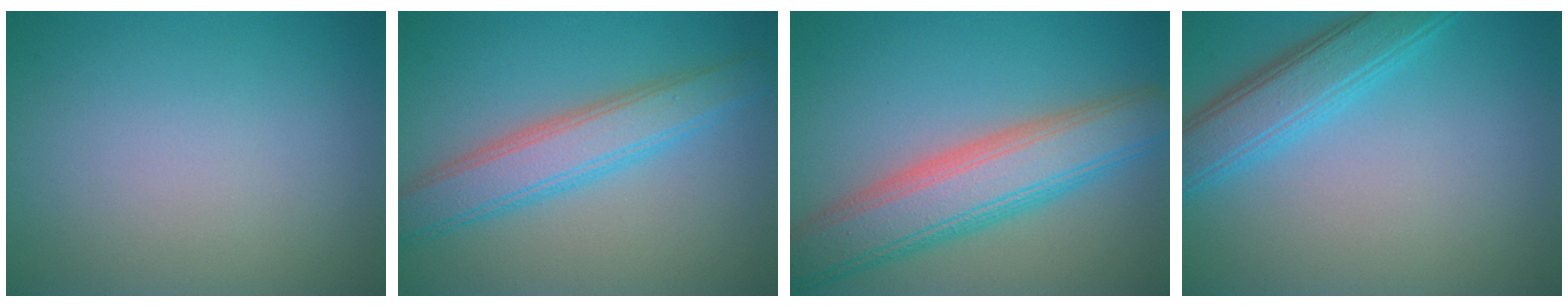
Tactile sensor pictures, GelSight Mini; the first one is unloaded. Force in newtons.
{"total": 5.1, "press": 5.1, "slide": 0.1}
{"total": 7.8, "press": 7.7, "slide": 0.4}
{"total": 4.8, "press": 4.8, "slide": 0.3}